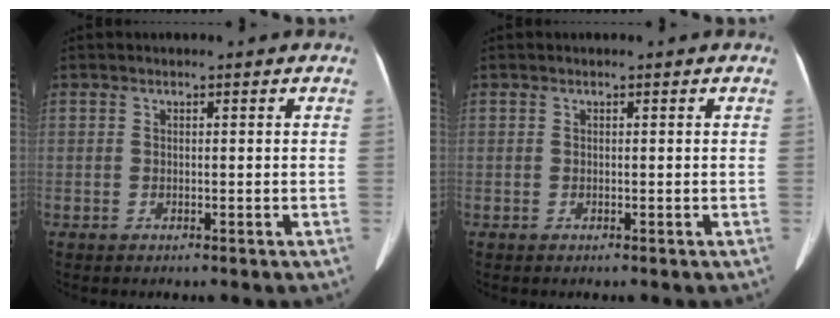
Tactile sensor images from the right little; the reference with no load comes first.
{"total": 0.0}